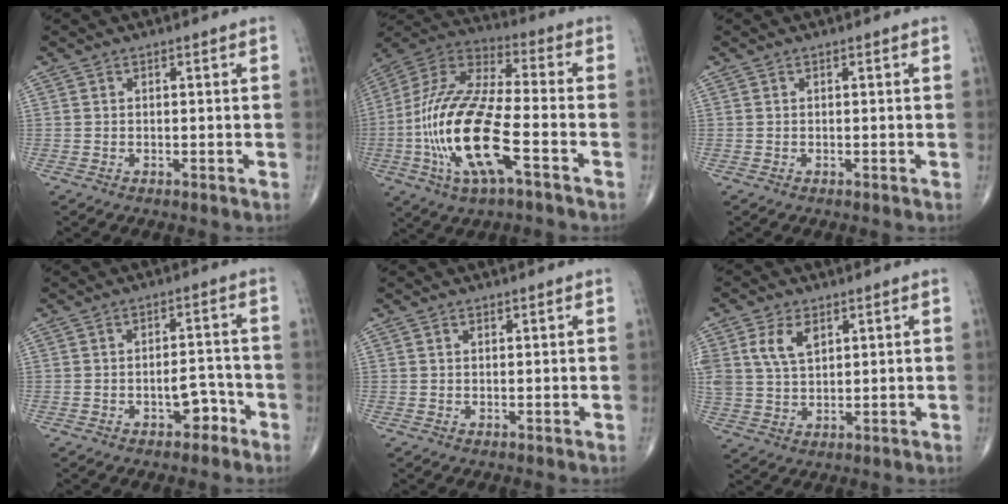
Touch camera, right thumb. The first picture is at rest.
{"total": 21.7, "force": [-6.3, 7.3, 19.5], "torque": [-0.423, 0.025, -0.111]}
{"total": 0.0}
{"total": 4.5, "force": [-2.5, 2.5, 2.9], "torque": [-0.025, 0.027, -0.035]}
{"total": 0.9, "force": [0.5, 0.6, 0.4], "torque": [-0.004, -0.003, 0.007]}
{"total": 7.3, "force": [3.0, 4.4, 4.9], "torque": [-0.090, -0.007, 0.063]}